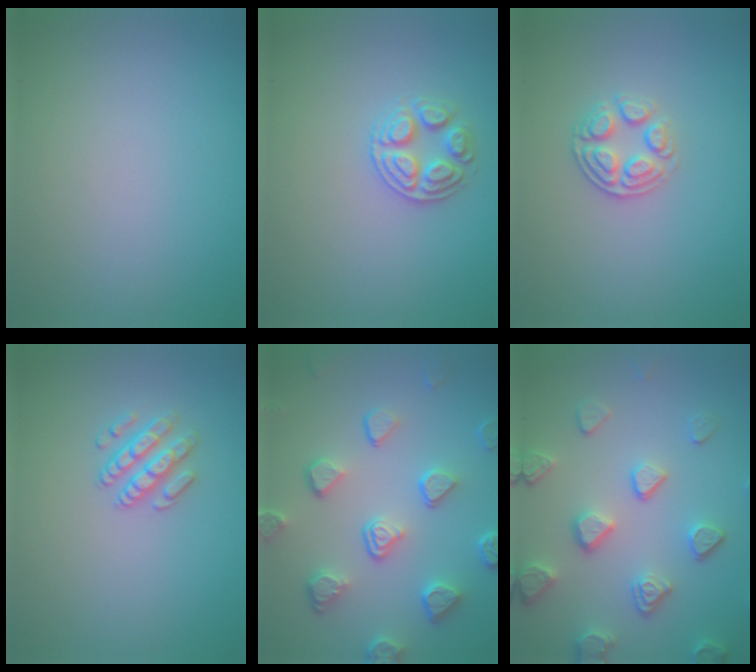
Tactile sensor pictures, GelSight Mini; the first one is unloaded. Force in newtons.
{"total": 2.6, "press": 2.6, "slide": 0.5}
{"total": 2.6, "press": 2.5, "slide": 0.9}
{"total": 2.5, "press": 2.4, "slide": 0.6}
{"total": 5.3, "press": 4.1, "slide": 3.3}
{"total": 4.1, "press": 3.6, "slide": 2.0}